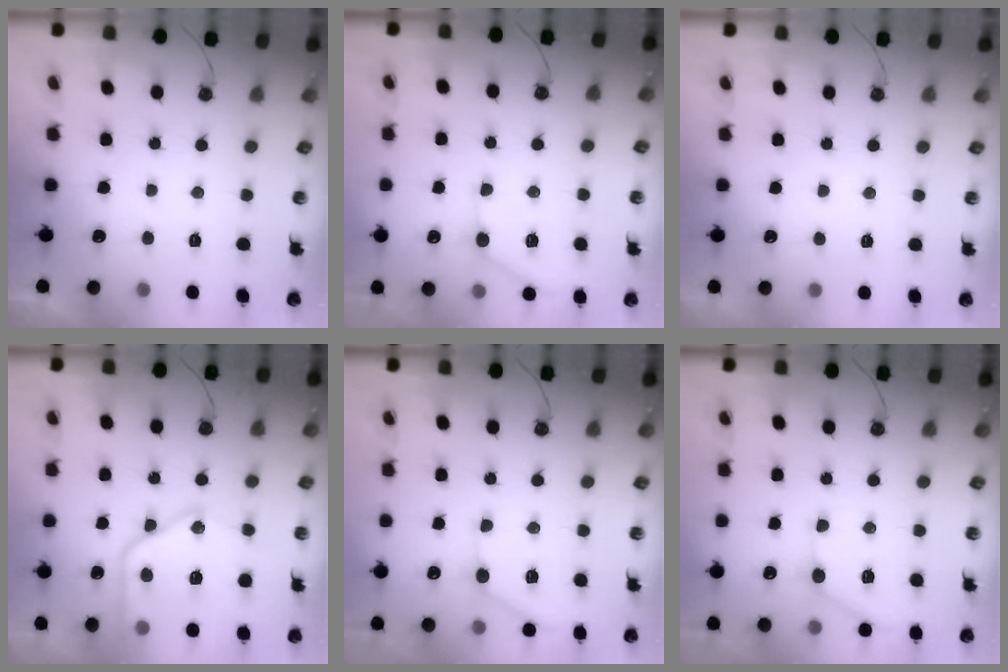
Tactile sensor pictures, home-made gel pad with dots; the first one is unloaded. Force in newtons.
{"total": 10.0, "press": 10.0, "slide": 0.3}
{"total": 2.9, "press": 2.9, "slide": 0.4}
{"total": 21.2, "press": 21.1, "slide": 1.5}
{"total": 10.0, "press": 10.0, "slide": 0.3}
{"total": 10.0, "press": 10.0, "slide": 0.3}